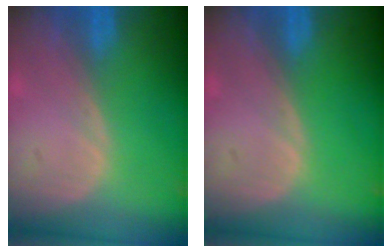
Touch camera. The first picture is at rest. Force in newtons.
{"total": 0.0}